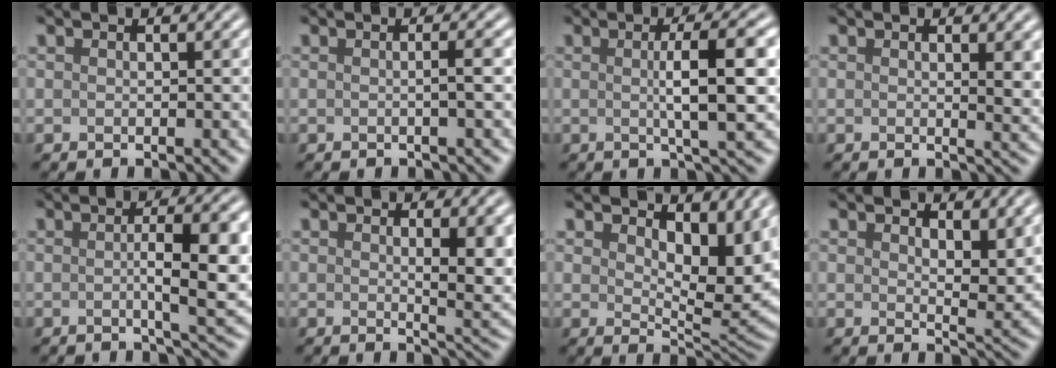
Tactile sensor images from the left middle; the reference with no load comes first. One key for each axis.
{"total": 1.6, "fx": -0.1, "fy": 0.4, "fz": 1.5, "tx": -0.017, "ty": 0.003, "tz": -0.007}
{"total": 6.0, "fx": 0.4, "fy": 1.2, "fz": 5.8, "tx": -0.087, "ty": 0.008, "tz": 0.003}
{"total": 2.1, "fx": 0.6, "fy": 0.5, "fz": 1.9, "tx": -0.020, "ty": -0.005, "tz": 0.011}
{"total": 6.4, "fx": -0.2, "fy": 1.4, "fz": 6.2, "tx": -0.088, "ty": 0.000, "tz": -0.003}
{"total": 4.1, "fx": 1.0, "fy": 1.1, "fz": 3.8, "tx": -0.048, "ty": -0.006, "tz": 0.019}
{"total": 6.2, "fx": 3.1, "fy": 2.9, "fz": 4.5, "tx": -0.070, "ty": -0.012, "tz": 0.046}
{"total": 4.0, "fx": 2.5, "fy": 1.6, "fz": 2.8, "tx": -0.040, "ty": -0.006, "tz": 0.042}